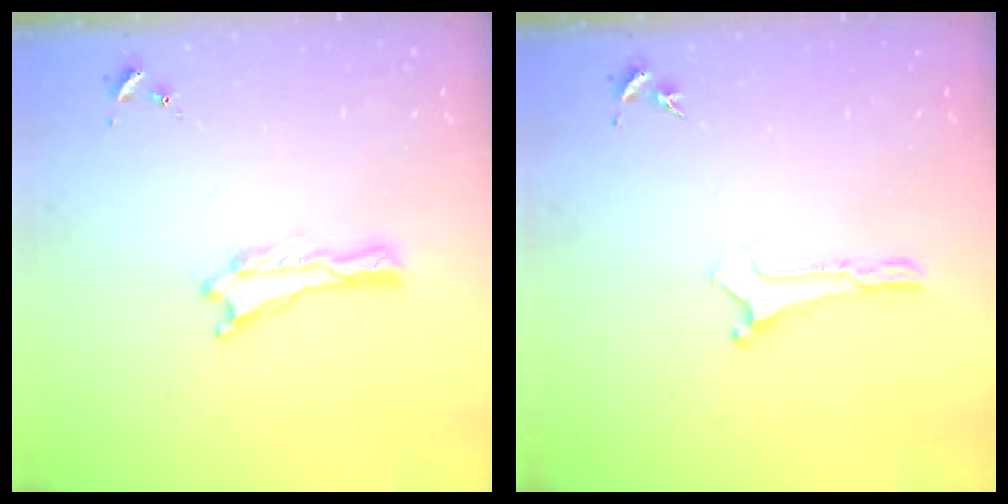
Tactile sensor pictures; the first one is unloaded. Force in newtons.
{"total": 0.0}